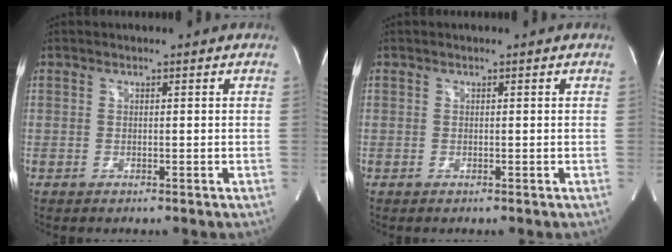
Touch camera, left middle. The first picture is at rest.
{"total": 0.0}